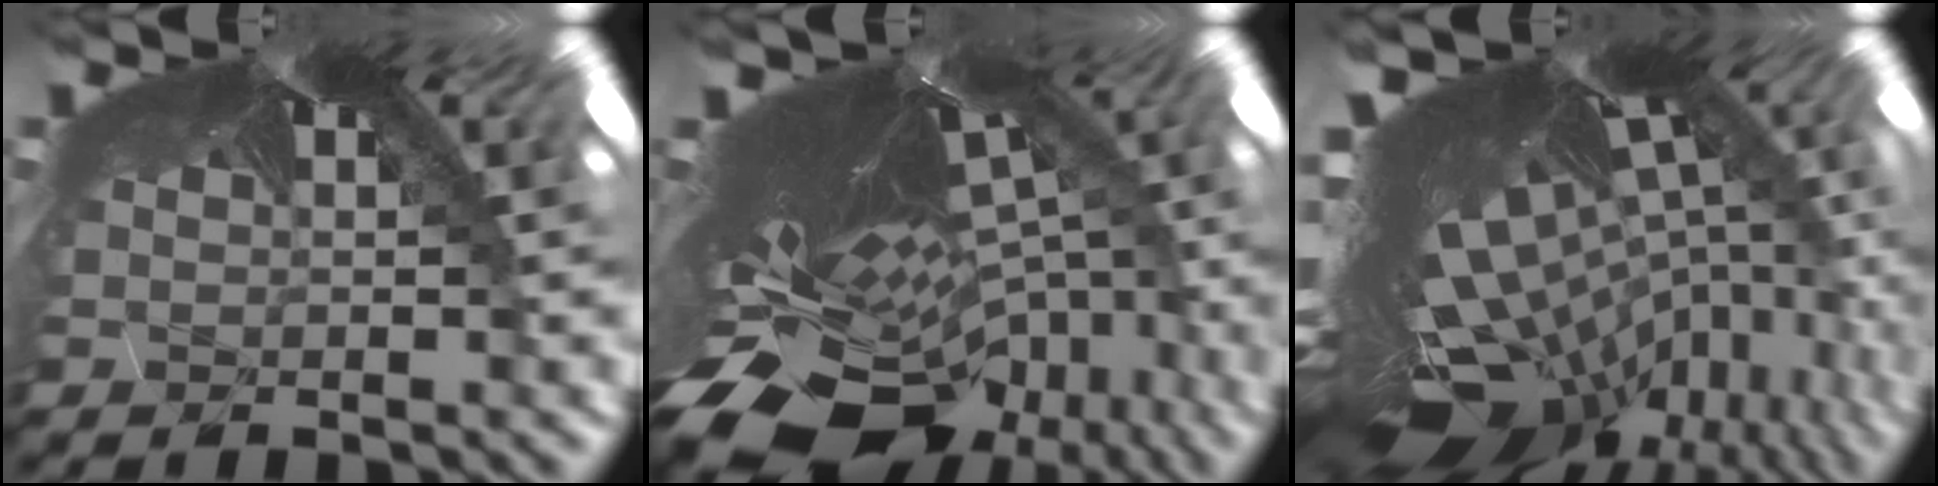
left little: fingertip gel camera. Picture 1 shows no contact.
{"total": 11.5, "force": [-11.3, 1.6, 0.9], "torque": [-0.038, -0.116, -0.145]}
{"total": 7.7, "force": [-7.0, -0.3, 3.2], "torque": [-0.081, -0.113, -0.069]}